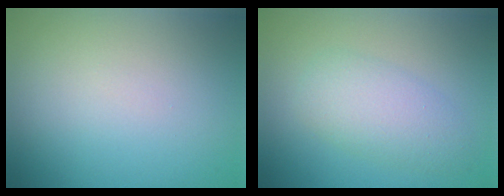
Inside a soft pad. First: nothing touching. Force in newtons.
{"total": 3.7, "press": 3.7, "slide": 0.2}